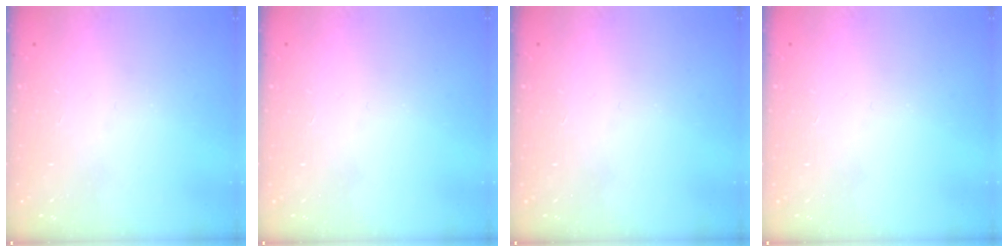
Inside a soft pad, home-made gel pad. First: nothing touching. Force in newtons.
{"total": 0.0}
{"total": 0.0}
{"total": 0.0}